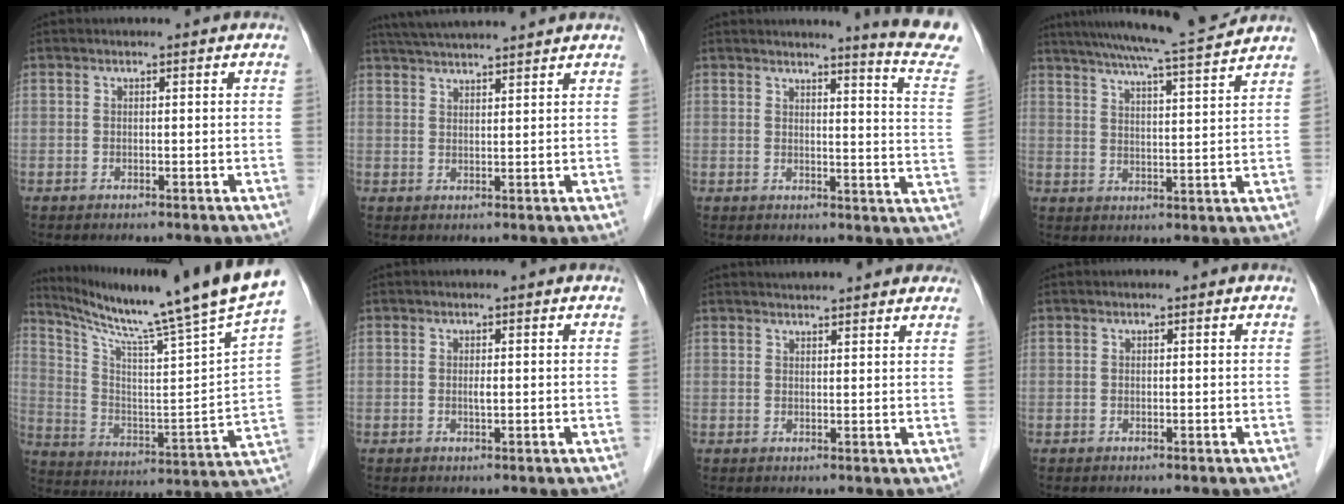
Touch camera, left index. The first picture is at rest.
{"total": 9.8, "force": [8.9, -0.2, 3.9], "torque": [-0.071, 0.035, 0.135]}
{"total": 11.2, "force": [10.4, -1.7, 3.9], "torque": [-0.041, -0.091, 0.096]}
{"total": 15.0, "force": [13.4, -0.8, 6.6], "torque": [-0.118, 0.000, 0.188]}
{"total": 25.3, "force": [20.1, -1.5, 15.4], "torque": [-0.253, -0.044, 0.299]}
{"total": 0.7, "force": [0.0, 0.1, 0.7], "torque": [-0.015, -0.002, 0.001]}
{"total": 10.4, "force": [9.7, 1.3, 3.6], "torque": [-0.039, 0.023, 0.108]}
{"total": 0.0}